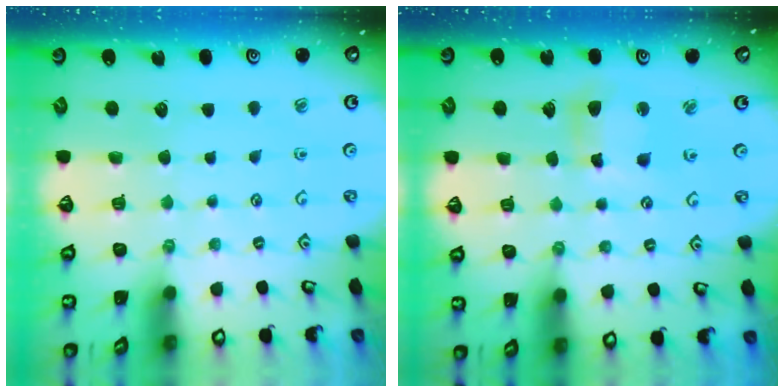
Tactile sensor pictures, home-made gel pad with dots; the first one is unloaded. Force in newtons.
{"total": 7.3, "press": 7.2, "slide": 1.2}